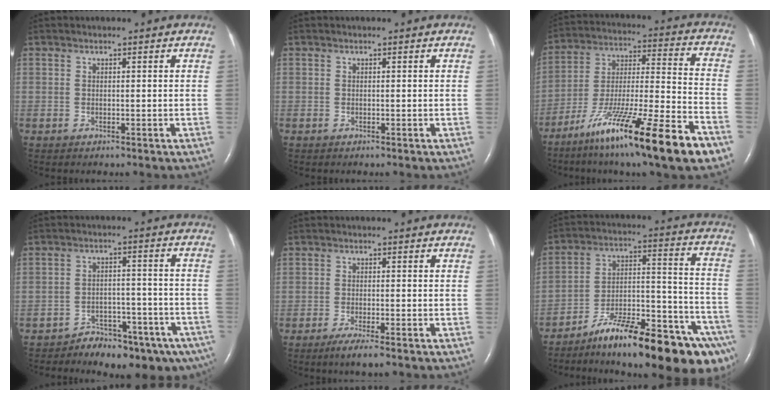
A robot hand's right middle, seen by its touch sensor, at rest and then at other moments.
{"total": 0.0}
{"total": 22.9, "force": [-14.4, 1.0, 17.8], "torque": [-0.276, -0.044, -0.248]}
{"total": 11.2, "force": [-9.0, 4.0, 5.4], "torque": [-0.053, 0.033, -0.123]}
{"total": 4.0, "force": [-2.7, 0.3, 3.0], "torque": [-0.056, -0.012, -0.042]}
{"total": 23.5, "force": [-16.7, 4.2, 15.9], "torque": [-0.168, 0.034, -0.255]}